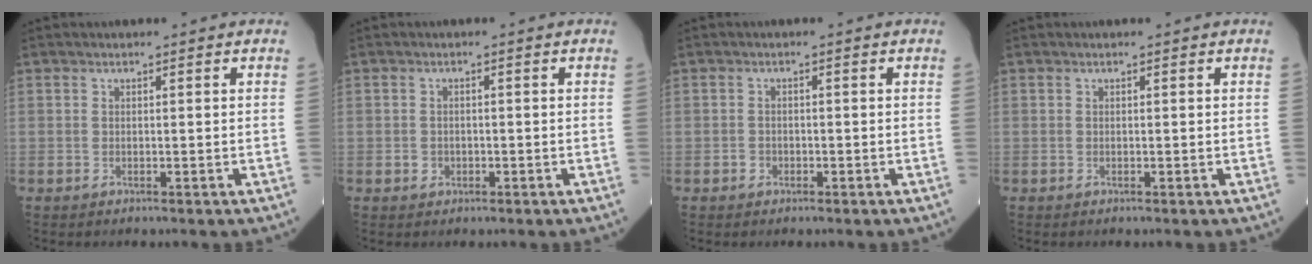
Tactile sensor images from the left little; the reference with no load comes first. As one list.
[{"total": 1.5, "force": [-0.5, 1.3, 0.4], "torque": [-0.006, 0.005, -0.005]}, {"total": 1.1, "force": [-0.6, 1.0, 0.2], "torque": [-0.002, 0.005, -0.012]}, {"total": 0.0}]